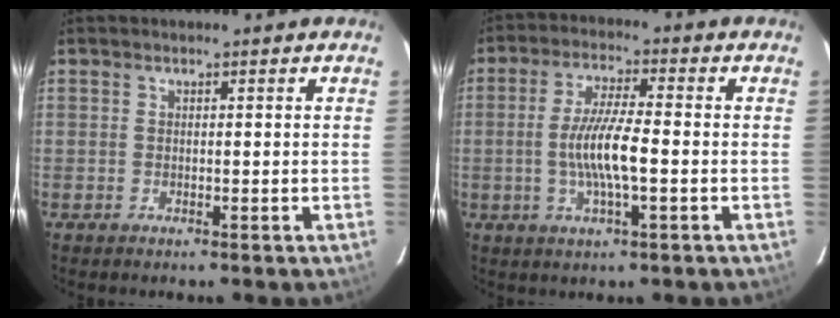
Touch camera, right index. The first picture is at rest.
{"total": 8.5, "force": [-1.6, 1.2, 8.3], "torque": [-0.160, -0.002, -0.031]}